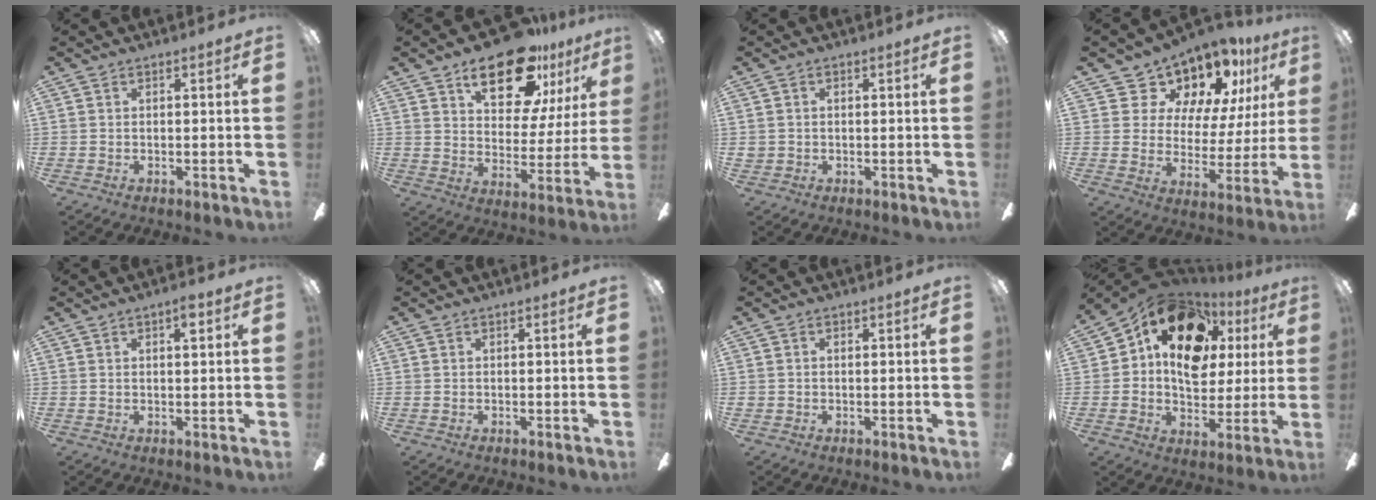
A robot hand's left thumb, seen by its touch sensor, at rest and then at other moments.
{"total": 19.4, "force": [12.4, 9.4, 11.7], "torque": [-0.179, -0.058, 0.211]}
{"total": 1.1, "force": [0.0, 1.1, 0.3], "torque": [-0.007, 0.006, -0.002]}
{"total": 12.2, "force": [10.2, 6.2, 2.4], "torque": [-0.063, -0.086, 0.186]}
{"total": 2.8, "force": [1.6, 1.1, 2.0], "torque": [-0.018, -0.005, 0.021]}
{"total": 0.0}
{"total": 0.7, "force": [-0.1, 0.6, 0.2], "torque": [-0.002, 0.006, -0.004]}
{"total": 18.0, "force": [6.7, 12.7, 10.9], "torque": [-0.163, -0.019, 0.120]}